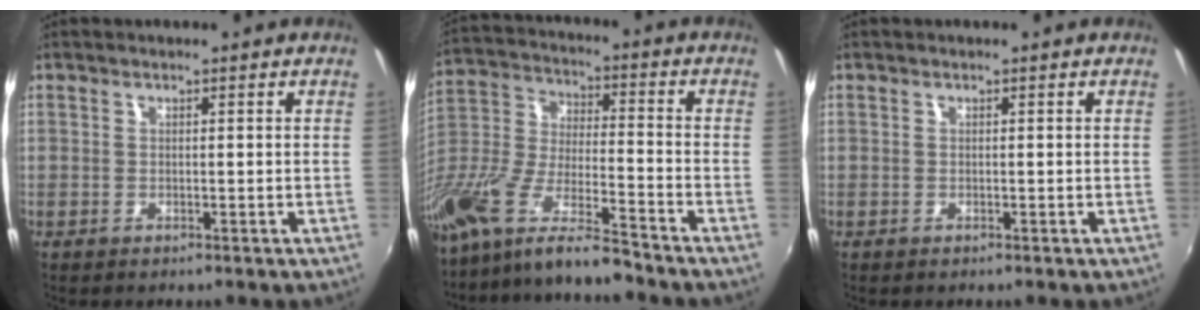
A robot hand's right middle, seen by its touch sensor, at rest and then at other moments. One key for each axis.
{"total": 16.4, "fx": -12.8, "fy": 2.0, "fz": 10.0, "tx": -0.204, "ty": -0.028, "tz": -0.247}
{"total": 0.0}